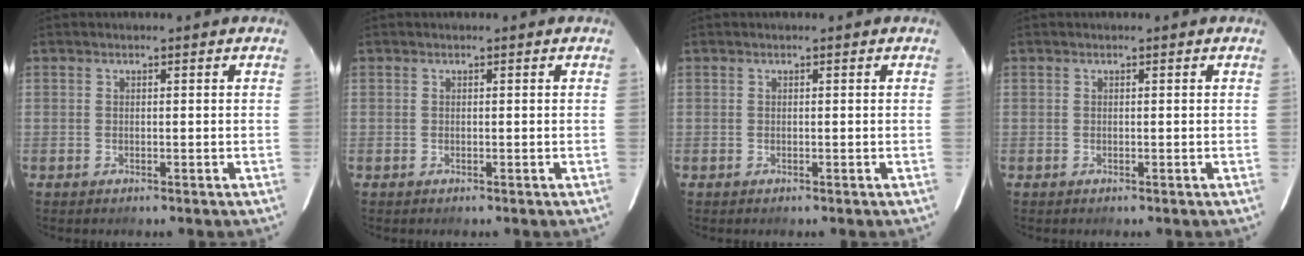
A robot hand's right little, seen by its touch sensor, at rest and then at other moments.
{"total": 0.0}
{"total": 0.0}
{"total": 0.0}